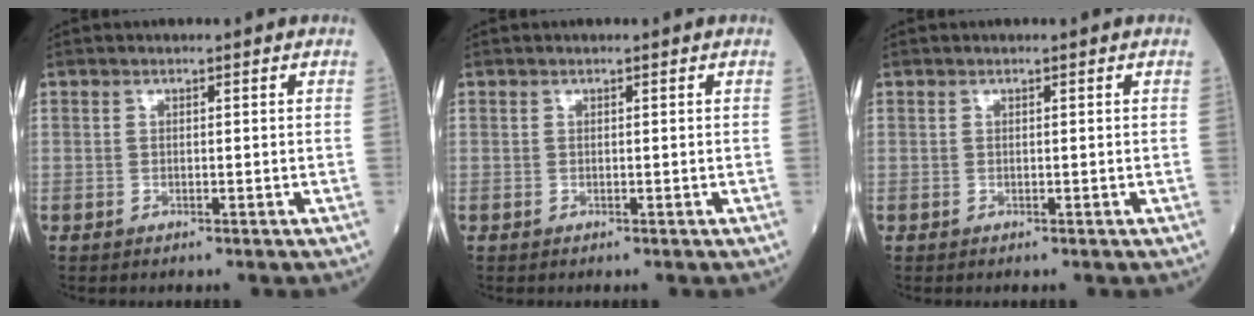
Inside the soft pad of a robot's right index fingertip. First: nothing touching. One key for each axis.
{"total": 0.0}
{"total": 0.0}